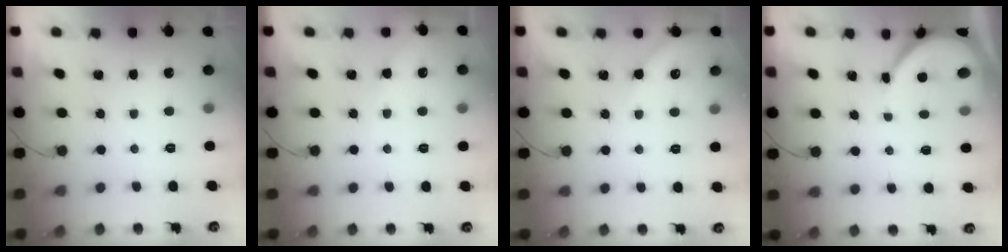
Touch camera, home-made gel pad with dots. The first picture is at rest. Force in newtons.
{"total": 3.3, "press": 3.3, "slide": 0.6}
{"total": 4.5, "press": 4.4, "slide": 0.8}
{"total": 6.1, "press": 6.1, "slide": 0.4}